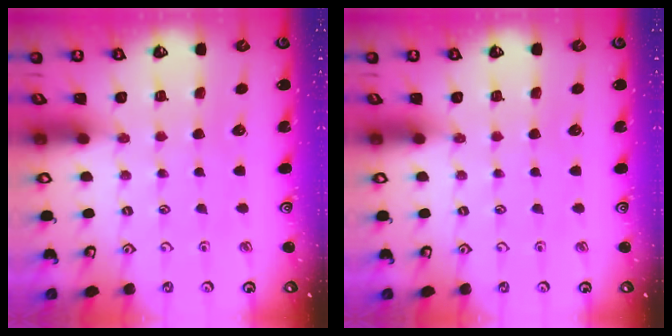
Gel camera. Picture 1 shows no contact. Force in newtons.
{"total": 0.0}